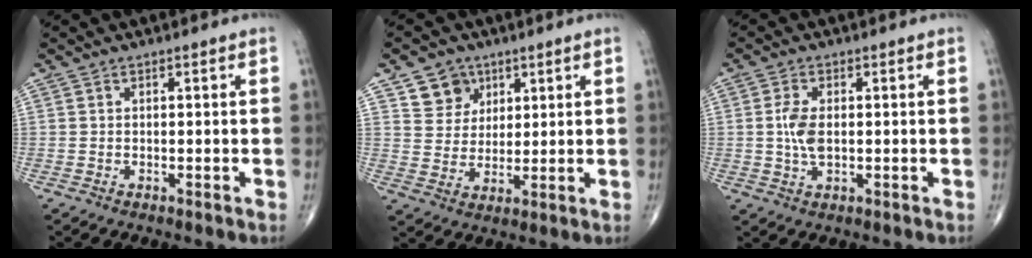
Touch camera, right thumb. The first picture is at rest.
{"total": 6.9, "force": [3.9, 5.5, 1.5], "torque": [0.003, -0.023, 0.072]}
{"total": 4.7, "force": [0.1, 2.4, 4.0], "torque": [-0.088, -0.001, 0.001]}